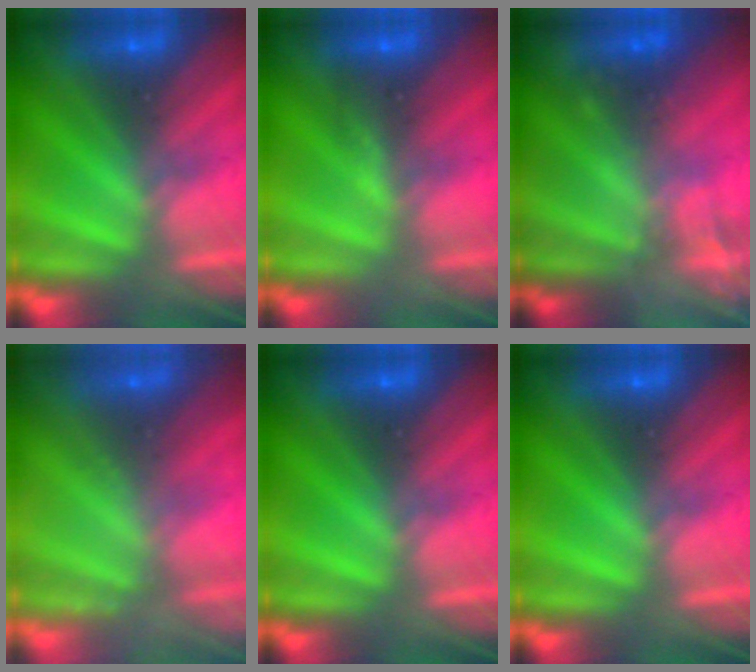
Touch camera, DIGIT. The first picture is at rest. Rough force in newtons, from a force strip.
{"total": 3.2}
{"total": 2.1}
{"total": 2.2}
{"total": 0.0}
{"total": 0.0}